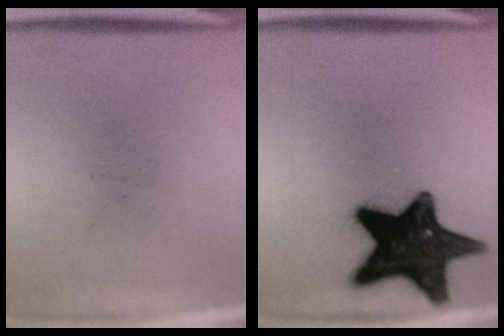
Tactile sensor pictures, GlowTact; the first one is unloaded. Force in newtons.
{"total": 19.6}